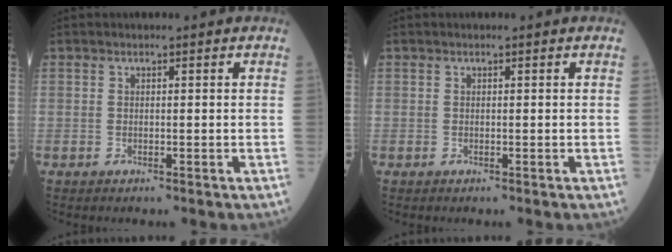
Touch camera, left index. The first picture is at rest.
{"total": 0.0}